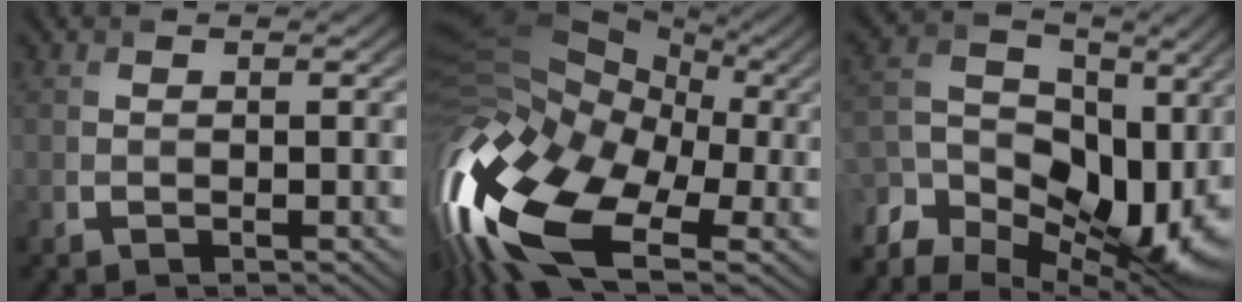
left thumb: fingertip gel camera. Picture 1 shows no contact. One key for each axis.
{"total": 18.6, "fx": -5.0, "fy": 10.7, "fz": 14.3, "tx": -0.313, "ty": -0.018, "tz": -0.092}
{"total": 17.0, "fx": -5.6, "fy": 11.5, "fz": 11.1, "tx": -0.224, "ty": -0.021, "tz": -0.078}